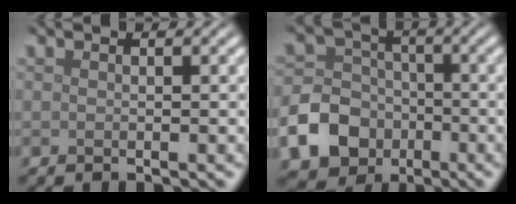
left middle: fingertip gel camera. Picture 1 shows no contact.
{"total": 9.8, "force": [-4.2, 8.2, 3.4], "torque": [-0.066, -0.030, -0.099]}